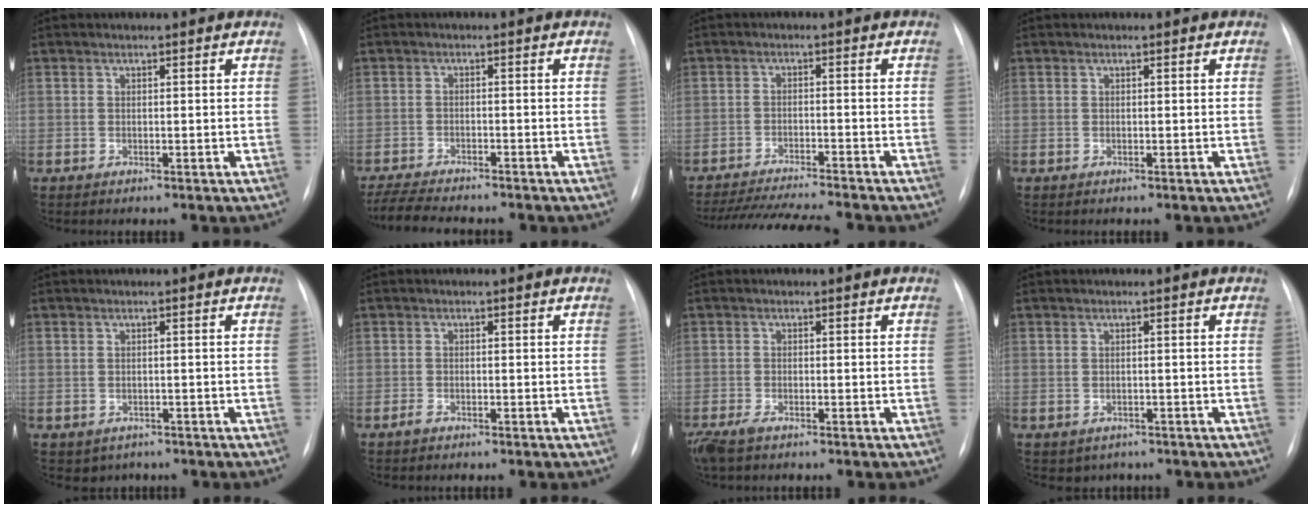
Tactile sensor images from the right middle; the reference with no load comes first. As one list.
[{"total": 8.7, "force": [-7.9, 1.2, 3.5], "torque": [-0.059, -0.016, -0.125]}, {"total": 12.5, "force": [-11.5, 0.1, 5.0], "torque": [-0.074, -0.014, -0.174]}, {"total": 0.0}, {"total": 2.6, "force": [-1.6, 2.0, 0.4], "torque": [-0.005, 0.005, -0.017]}, {"total": 0.6, "force": [0.2, 0.4, 0.4], "torque": [-0.013, 0.001, 0.004]}, {"total": 3.8, "force": [-2.7, 1.2, 2.4], "torque": [-0.055, -0.011, -0.047]}, {"total": 2.5, "force": [-1.6, 1.9, 0.4], "torque": [-0.005, 0.005, -0.017]}]